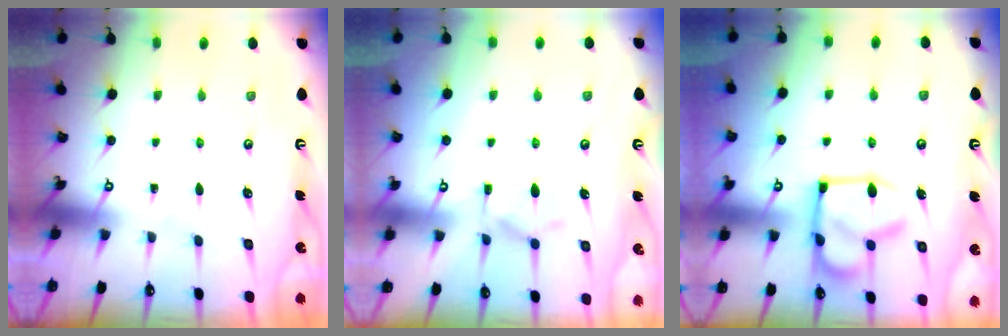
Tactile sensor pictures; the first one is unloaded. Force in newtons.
{"total": 2.8, "press": 2.4, "slide": 1.4}
{"total": 15.4, "press": 15.3, "slide": 1.5}